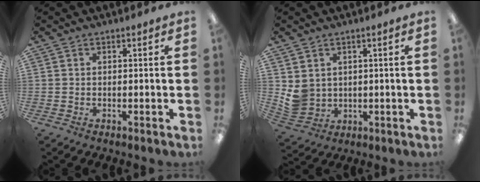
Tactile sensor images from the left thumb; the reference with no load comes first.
{"total": 4.9, "force": [1.8, 4.3, 1.5], "torque": [-0.039, -0.012, 0.039]}